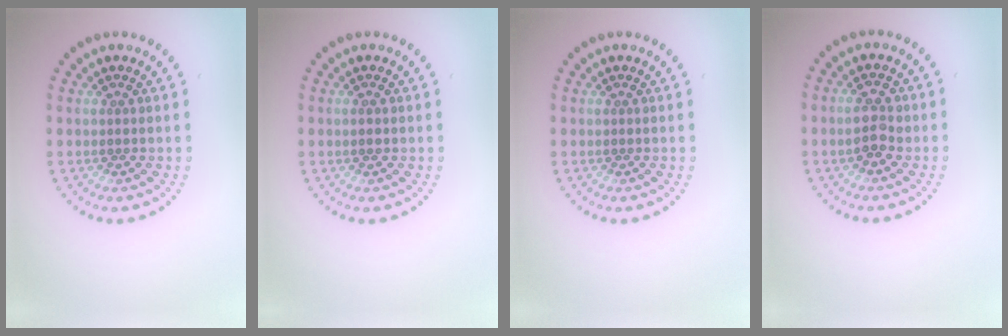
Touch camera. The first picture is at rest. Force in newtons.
{"total": 1.0, "press": 1.0, "slide": 0.2}
{"total": 0.0}
{"total": 2.4, "press": 2.4, "slide": 0.4}